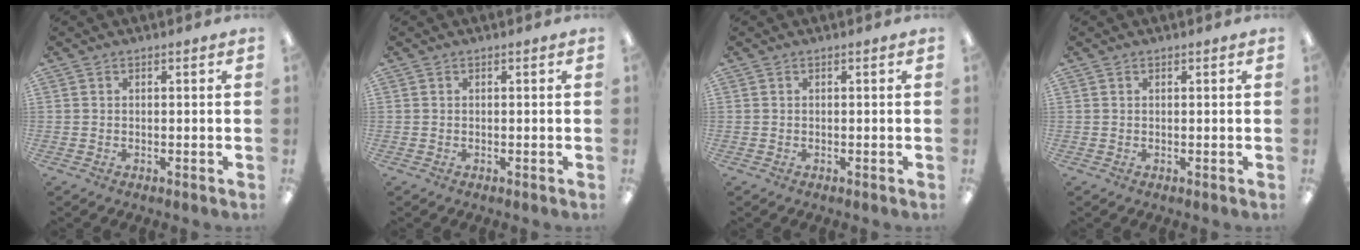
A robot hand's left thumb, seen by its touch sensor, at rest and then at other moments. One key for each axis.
{"total": 0.0}
{"total": 0.0}
{"total": 0.0}